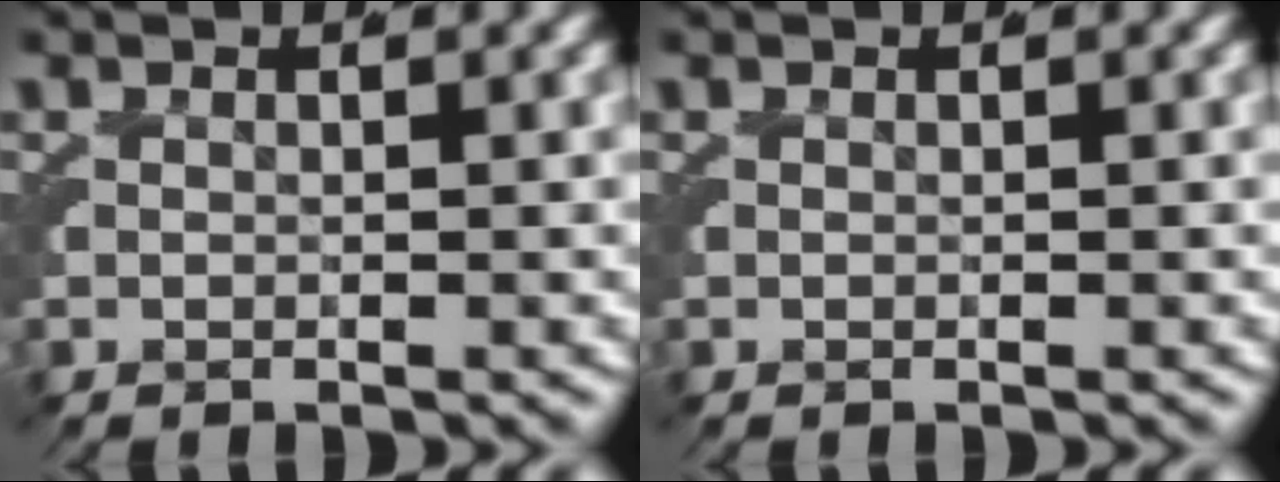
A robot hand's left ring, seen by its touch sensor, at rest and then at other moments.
{"total": 0.0}